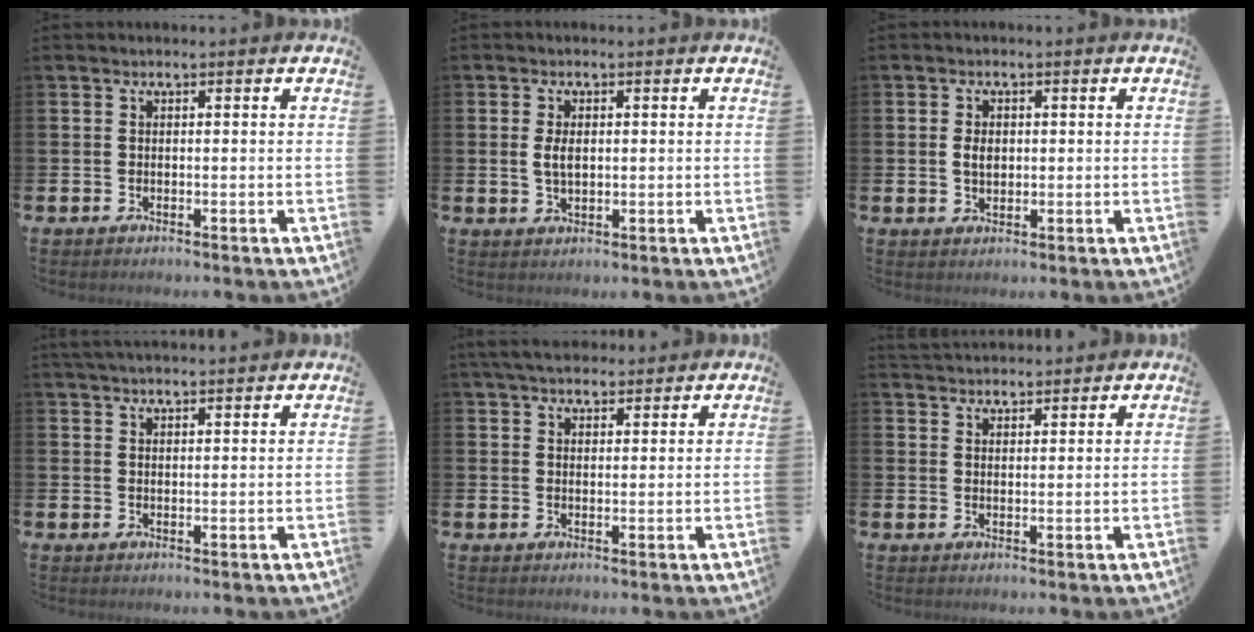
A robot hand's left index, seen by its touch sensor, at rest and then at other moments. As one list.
[{"total": 2.8, "force": [0.6, 1.5, 2.2], "torque": [-0.036, 0.003, 0.007]}, {"total": 2.5, "force": [0.3, 1.7, 1.8], "torque": [-0.019, 0.000, 0.001]}, {"total": 2.6, "force": [2.5, 0.3, 0.6], "torque": [-0.014, -0.007, 0.045]}, {"total": 4.5, "force": [4.0, 1.6, 1.1], "torque": [-0.021, -0.015, 0.074]}, {"total": 3.0, "force": [2.9, 0.6, -0.1], "torque": [-0.002, -0.011, 0.054]}]